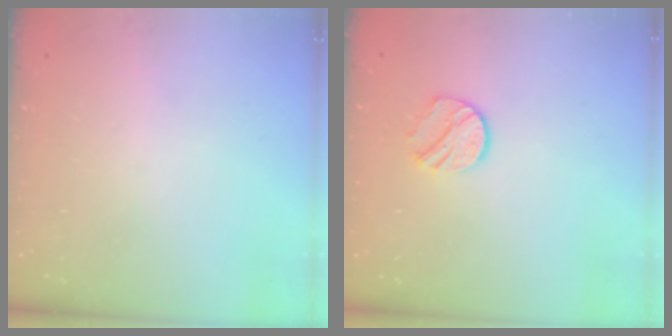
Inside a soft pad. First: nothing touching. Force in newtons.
{"total": 9.0, "press": 9.0, "slide": 0.2}